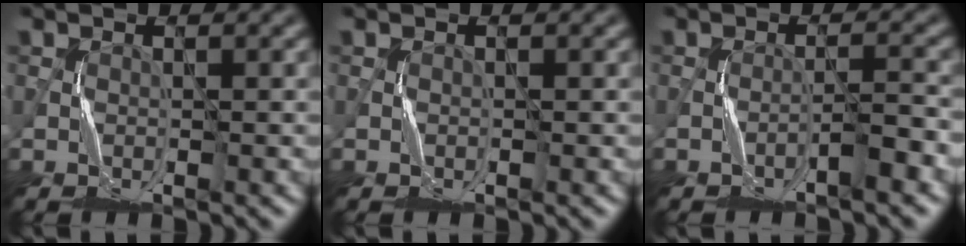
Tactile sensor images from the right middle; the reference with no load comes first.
{"total": 0.0}
{"total": 1.7, "force": [-1.2, 0.0, 1.1], "torque": [-0.017, 0.012, -0.025]}